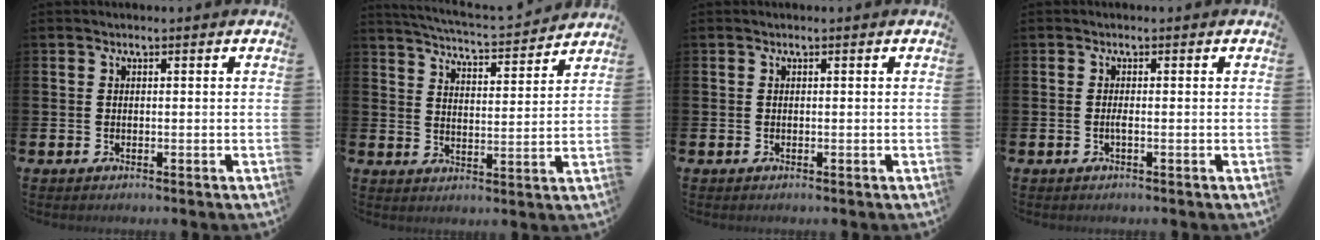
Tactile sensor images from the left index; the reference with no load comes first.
{"total": 5.0, "force": [4.9, -0.1, 0.8], "torque": [-0.043, -0.039, 0.083]}
{"total": 0.0}
{"total": 0.7, "force": [-0.2, 0.0, 0.7], "torque": [-0.017, -0.001, -0.004]}